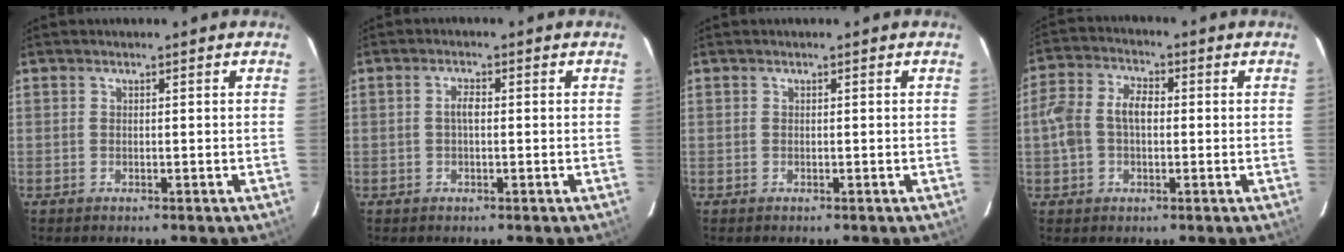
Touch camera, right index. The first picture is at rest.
{"total": 1.9, "force": [0.0, 0.7, 1.8], "torque": [-0.035, 0.007, -0.002]}
{"total": 0.0}
{"total": 7.8, "force": [-0.2, 5.1, 5.9], "torque": [-0.127, 0.021, -0.004]}